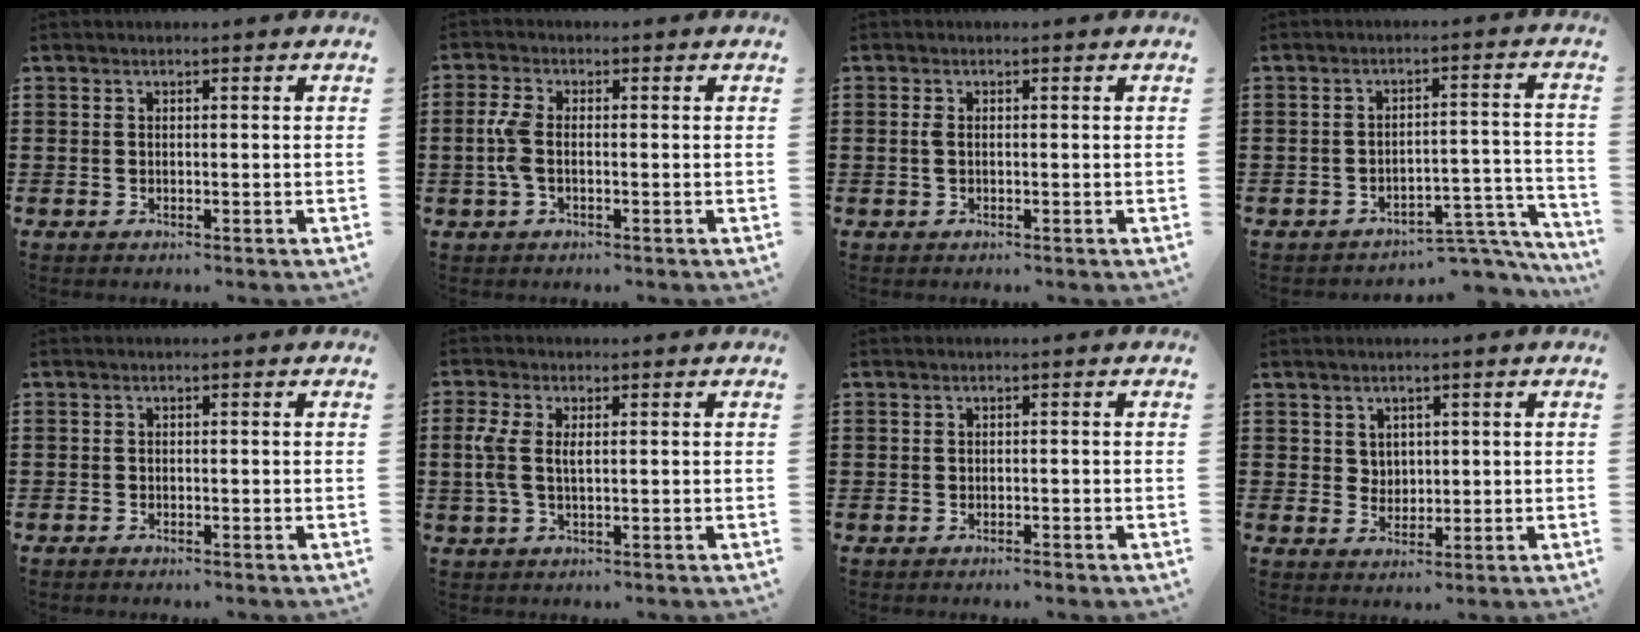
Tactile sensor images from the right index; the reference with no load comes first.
{"total": 4.2, "force": [-0.7, 1.9, 3.8], "torque": [-0.103, -0.008, -0.022]}
{"total": 1.3, "force": [-0.1, 0.5, 1.2], "torque": [-0.032, 0.000, -0.005]}
{"total": 4.4, "force": [-4.0, 0.8, 1.9], "torque": [-0.033, 0.003, -0.078]}
{"total": 0.6, "force": [-0.5, 0.2, 0.1], "torque": [-0.004, -0.002, -0.011]}
{"total": 3.6, "force": [0.4, 1.7, 3.1], "torque": [-0.078, 0.002, 0.001]}
{"total": 0.5, "force": [-0.5, 0.1, 0.2], "torque": [-0.006, -0.002, -0.010]}
{"total": 2.7, "force": [1.6, 2.1, 0.5], "torque": [-0.017, 0.010, 0.030]}